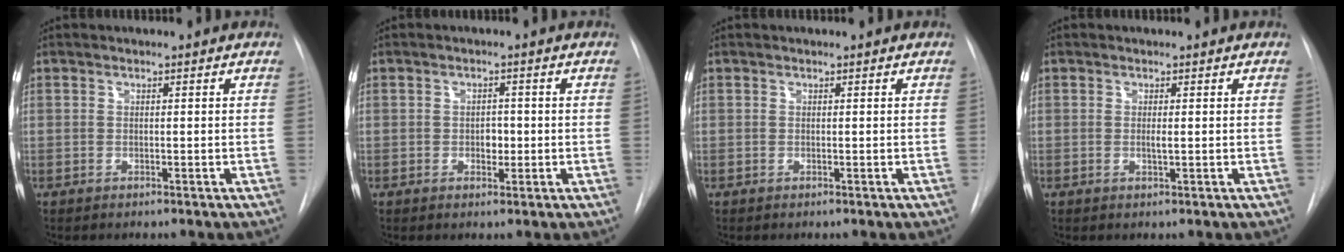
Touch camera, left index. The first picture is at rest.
{"total": 2.0, "force": [-0.3, 1.4, 1.4], "torque": [-0.019, 0.002, -0.003]}
{"total": 0.0}
{"total": 0.8, "force": [0.1, 0.1, 0.8], "torque": [-0.020, -0.003, 0.002]}